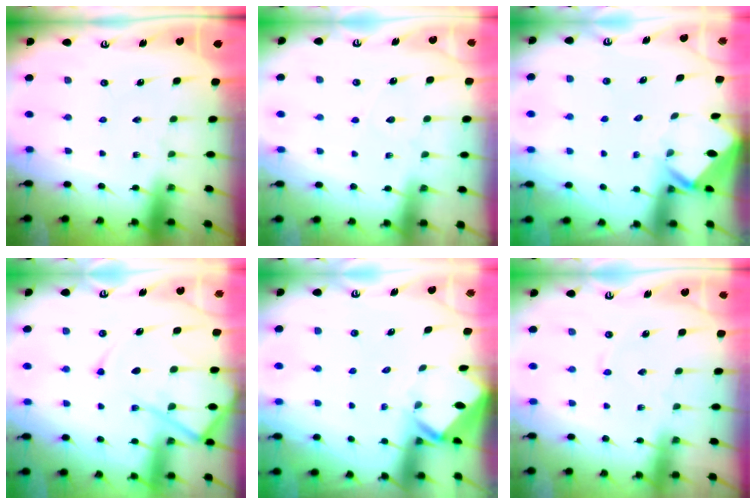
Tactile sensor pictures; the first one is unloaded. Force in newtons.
{"total": 4.5, "press": 4.5, "slide": 0.3}
{"total": 2.9, "press": 2.9, "slide": 0.3}
{"total": 12.9, "press": 12.9, "slide": 1.5}
{"total": 3.0, "press": 3.0, "slide": 0.3}
{"total": 1.7, "press": 1.7, "slide": 0.3}